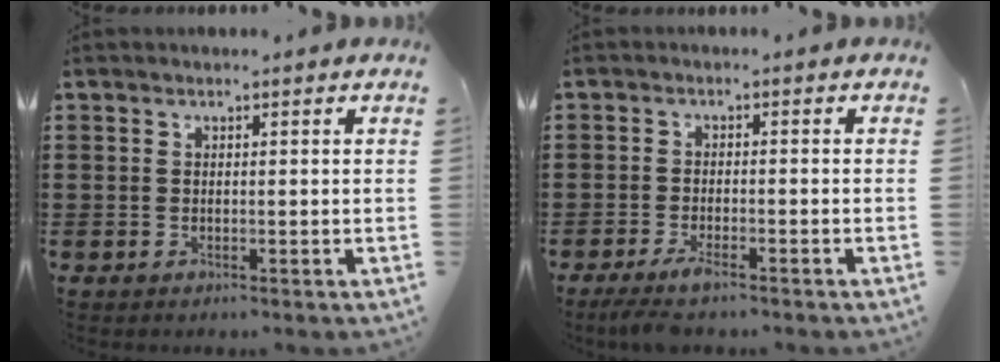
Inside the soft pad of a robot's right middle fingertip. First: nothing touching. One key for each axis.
{"total": 3.2, "fx": -2.4, "fy": 0.3, "fz": 2.0, "tx": -0.046, "ty": -0.006, "tz": -0.049}